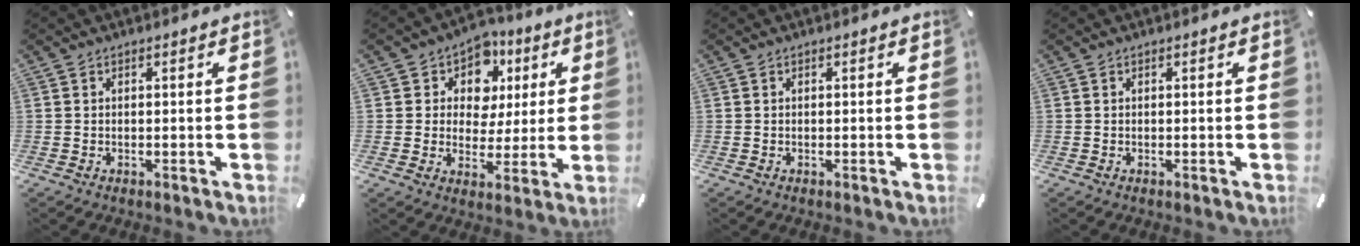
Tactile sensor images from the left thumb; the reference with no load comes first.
{"total": 9.3, "force": [3.1, 8.2, 3.0], "torque": [-0.046, -0.021, 0.056]}
{"total": 0.0}
{"total": 0.0}